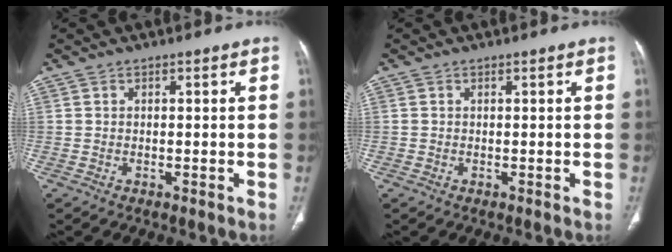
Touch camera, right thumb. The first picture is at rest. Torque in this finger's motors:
{"motor_torque": [0.24, 0.08, -0.01, 0.31, 0.03]}